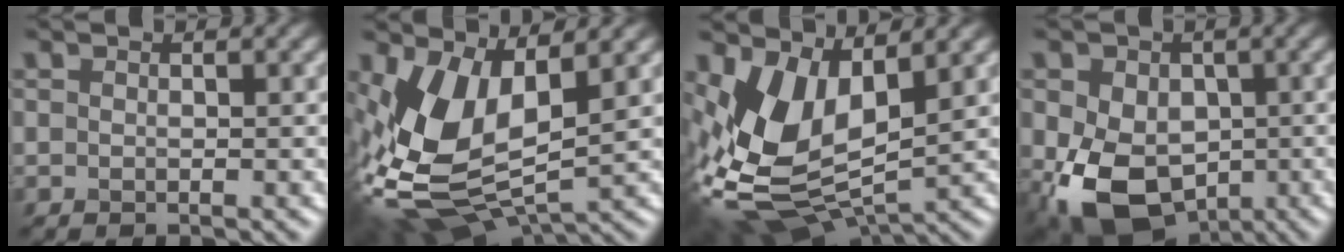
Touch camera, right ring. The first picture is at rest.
{"total": 10.2, "force": [0.6, 5.6, 8.5], "torque": [-0.199, -0.034, 0.019]}
{"total": 9.6, "force": [1.2, 5.8, 7.6], "torque": [-0.171, -0.031, 0.032]}
{"total": 11.8, "force": [-2.9, 8.6, 7.5], "torque": [-0.130, -0.030, -0.043]}